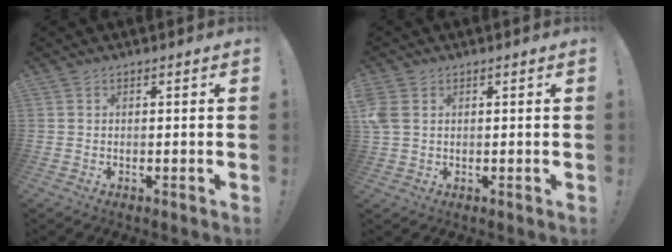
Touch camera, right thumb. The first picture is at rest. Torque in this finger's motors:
{"motor_torque": [1.28, 1.27, 1.05, 0.14, 0.07]}